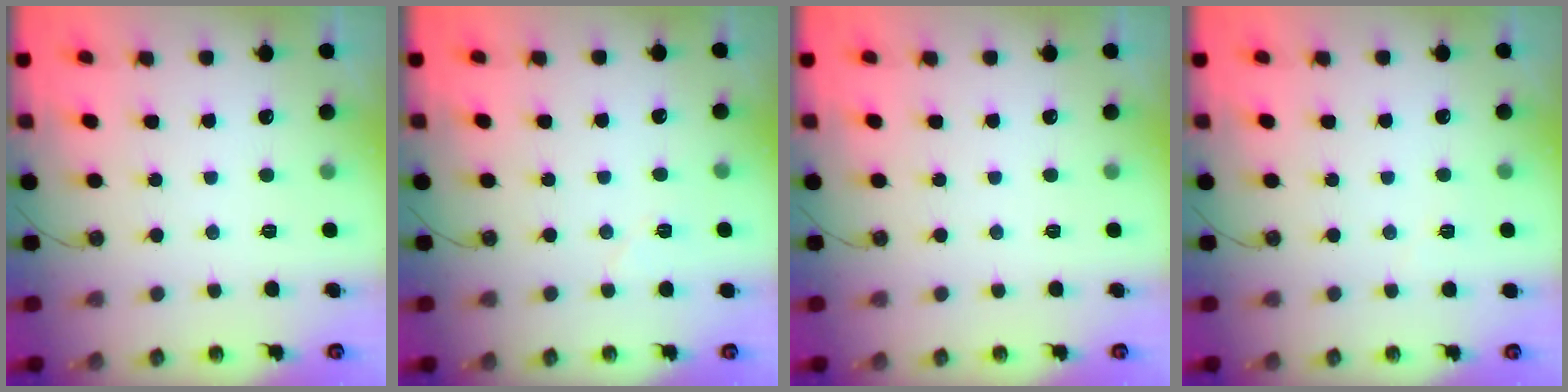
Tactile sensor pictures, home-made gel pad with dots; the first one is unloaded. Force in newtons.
{"total": 4.3, "press": 3.9, "slide": 1.9}
{"total": 0.0}
{"total": 2.9, "press": 1.9, "slide": 2.2}